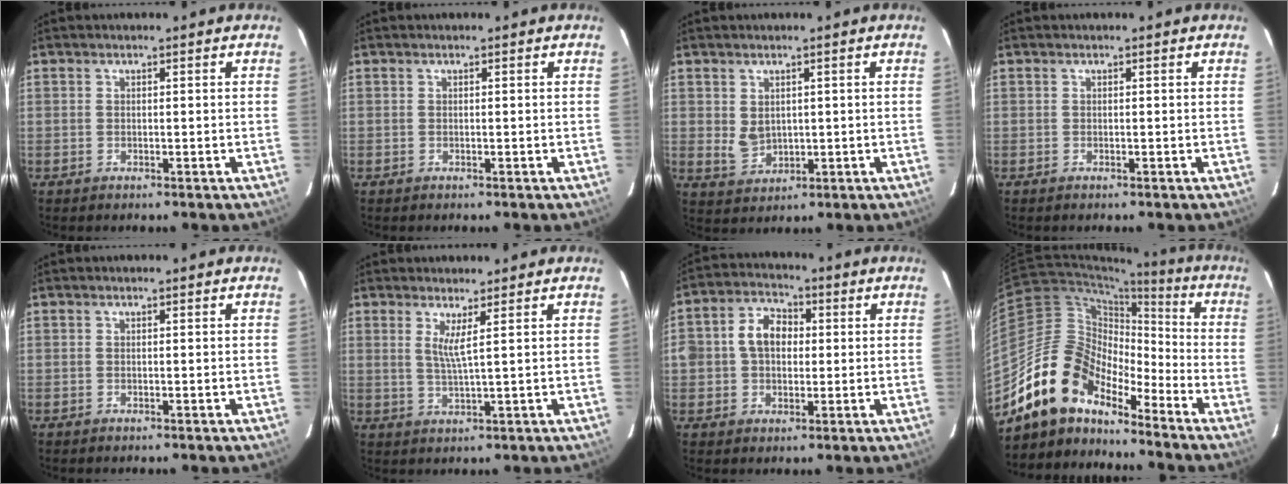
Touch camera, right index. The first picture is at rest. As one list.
[{"total": 0.0}, {"total": 3.9, "force": [0.9, 3.1, 2.1], "torque": [-0.037, -0.001, 0.029]}, {"total": 0.0}, {"total": 0.0}, {"total": 3.1, "force": [1.5, -0.6, 2.6], "torque": [-0.052, -0.012, 0.025]}, {"total": 8.1, "force": [0.7, 6.3, 5.0], "torque": [-0.100, 0.029, 0.011]}, {"total": 14.7, "force": [-12.3, 6.5, 4.9], "torque": [-0.095, 0.025, -0.235]}]